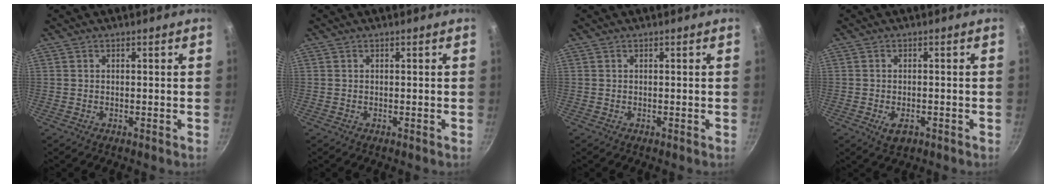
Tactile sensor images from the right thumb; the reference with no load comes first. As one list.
[{"total": 0.0}, {"total": 0.0}, {"total": 3.2, "force": [-1.3, 1.9, 2.3], "torque": [-0.036, 0.001, -0.015]}]